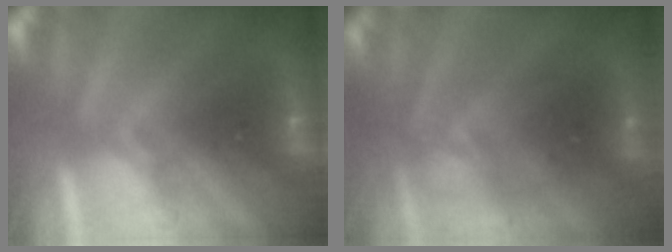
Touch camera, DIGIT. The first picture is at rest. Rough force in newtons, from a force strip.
{"total": 2.2}